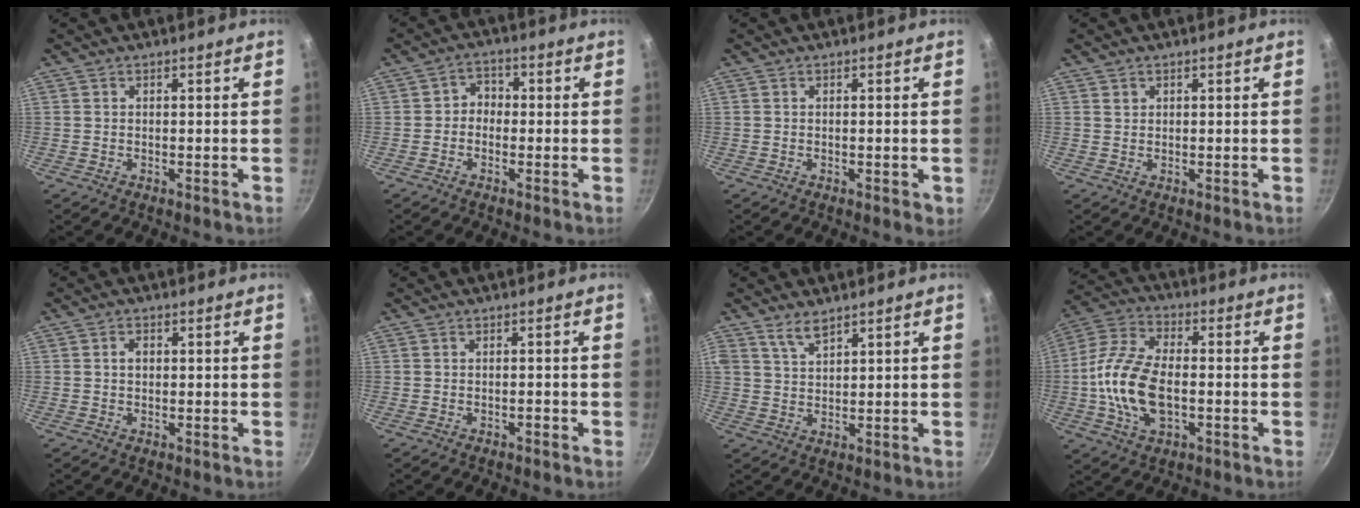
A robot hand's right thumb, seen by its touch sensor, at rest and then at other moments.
{"total": 3.3, "force": [-0.8, 2.8, 1.5], "torque": [-0.004, 0.016, -0.024]}
{"total": 1.8, "force": [-0.4, 0.6, 1.7], "torque": [-0.023, -0.002, -0.004]}
{"total": 0.9, "force": [0.5, 0.7, 0.2], "torque": [-0.001, 0.002, 0.009]}
{"total": 1.7, "force": [0.2, 1.3, 1.1], "torque": [-0.013, 0.004, 0.003]}
{"total": 0.7, "force": [-0.5, 0.3, 0.4], "torque": [-0.008, 0.008, -0.006]}
{"total": 3.8, "force": [2.9, 1.4, 2.0], "torque": [-0.037, -0.019, 0.061]}
{"total": 15.2, "force": [-2.2, 8.5, 12.4], "torque": [-0.238, 0.029, -0.054]}